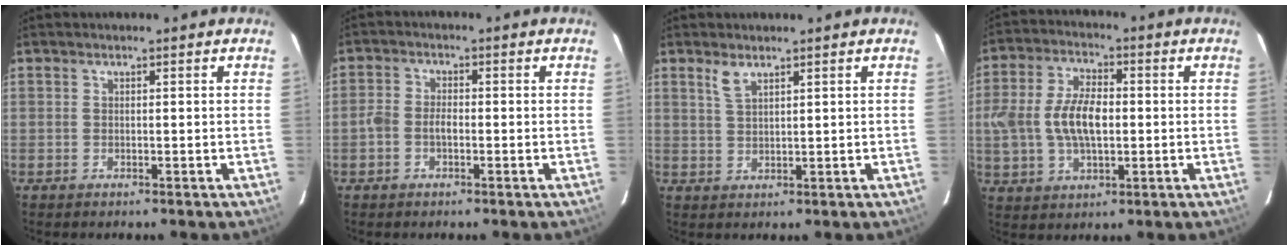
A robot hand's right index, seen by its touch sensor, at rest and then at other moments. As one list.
[{"total": 3.0, "force": [-1.2, 1.8, 2.1], "torque": [-0.043, 0.006, -0.025]}, {"total": 2.7, "force": [1.9, 0.9, 1.7], "torque": [-0.035, 0.001, 0.039]}, {"total": 11.5, "force": [-0.4, 6.3, 9.7], "torque": [-0.196, 0.009, -0.005]}]